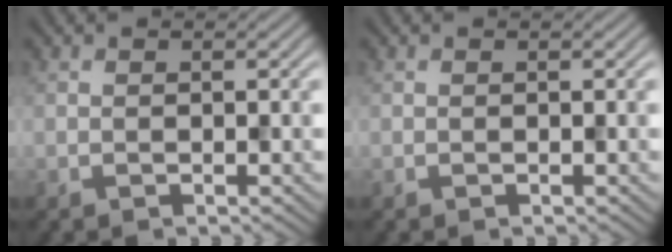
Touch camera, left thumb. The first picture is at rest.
{"total": 0.0}